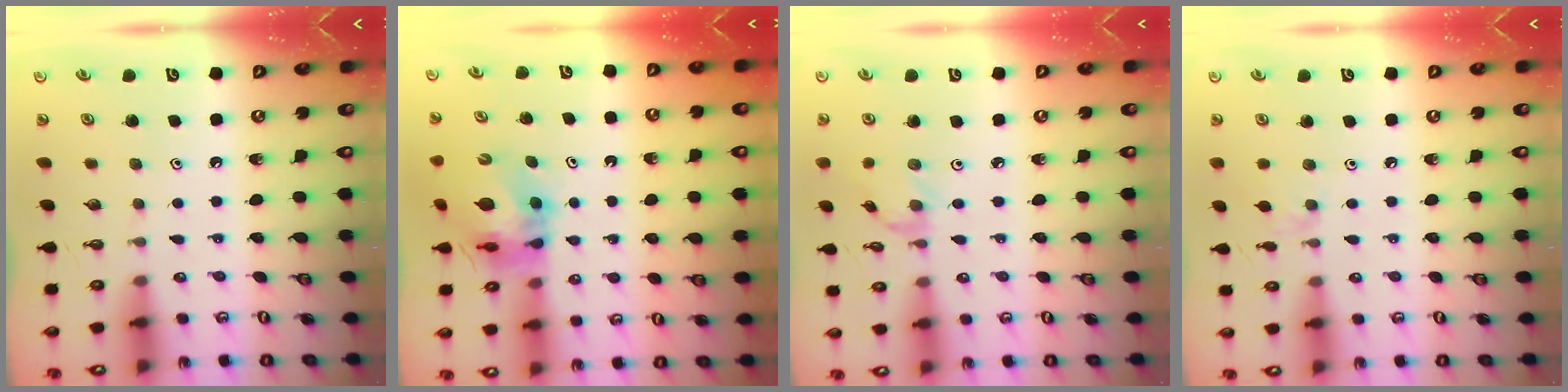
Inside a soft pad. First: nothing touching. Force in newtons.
{"total": 11.6, "press": 11.5, "slide": 1.4}
{"total": 0.9, "press": 0.8, "slide": 0.3}
{"total": 2.6, "press": 2.6, "slide": 0.5}